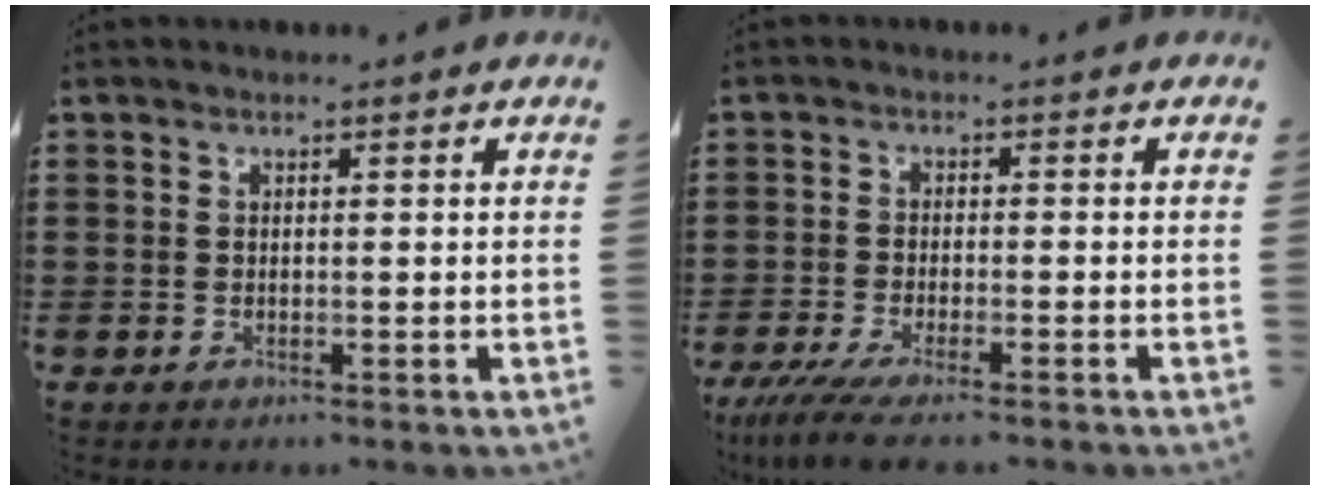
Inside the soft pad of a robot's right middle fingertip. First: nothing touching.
{"total": 4.3, "force": [-3.5, 0.1, 2.4], "torque": [-0.062, -0.017, -0.072]}